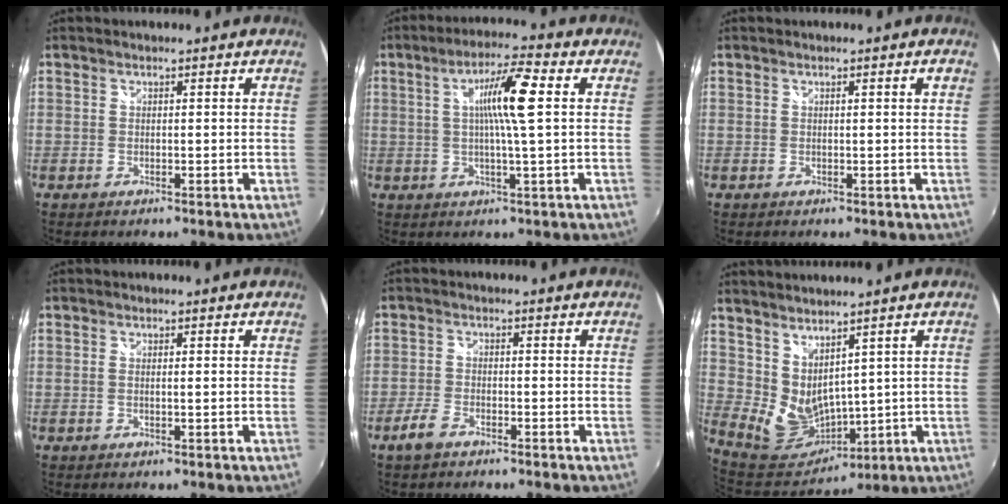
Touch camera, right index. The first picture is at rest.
{"total": 9.0, "force": [1.4, 0.1, 8.9], "torque": [-0.154, 0.008, 0.021]}
{"total": 1.2, "force": [0.4, -0.3, 1.1], "torque": [-0.014, 0.002, 0.005]}
{"total": 0.9, "force": [0.0, 0.2, 0.8], "torque": [-0.016, 0.001, -0.004]}
{"total": 3.9, "force": [-2.9, 1.8, 1.8], "torque": [-0.058, -0.003, -0.059]}
{"total": 10.3, "force": [4.6, 6.6, 6.4], "torque": [-0.131, -0.012, 0.115]}